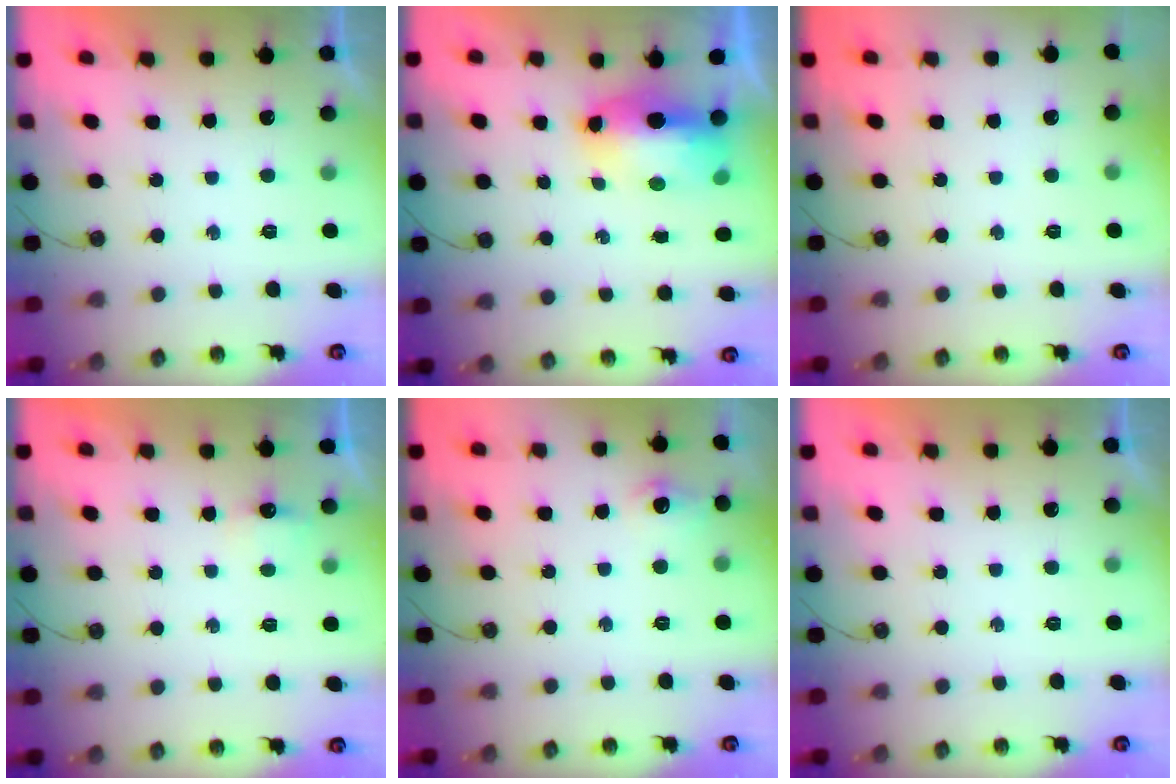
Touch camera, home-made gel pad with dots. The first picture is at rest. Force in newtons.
{"total": 9.4, "press": 9.2, "slide": 2.2}
{"total": 0.0}
{"total": 2.8, "press": 2.7, "slide": 0.4}
{"total": 7.4, "press": 7.4, "slide": 0.8}
{"total": 0.0}